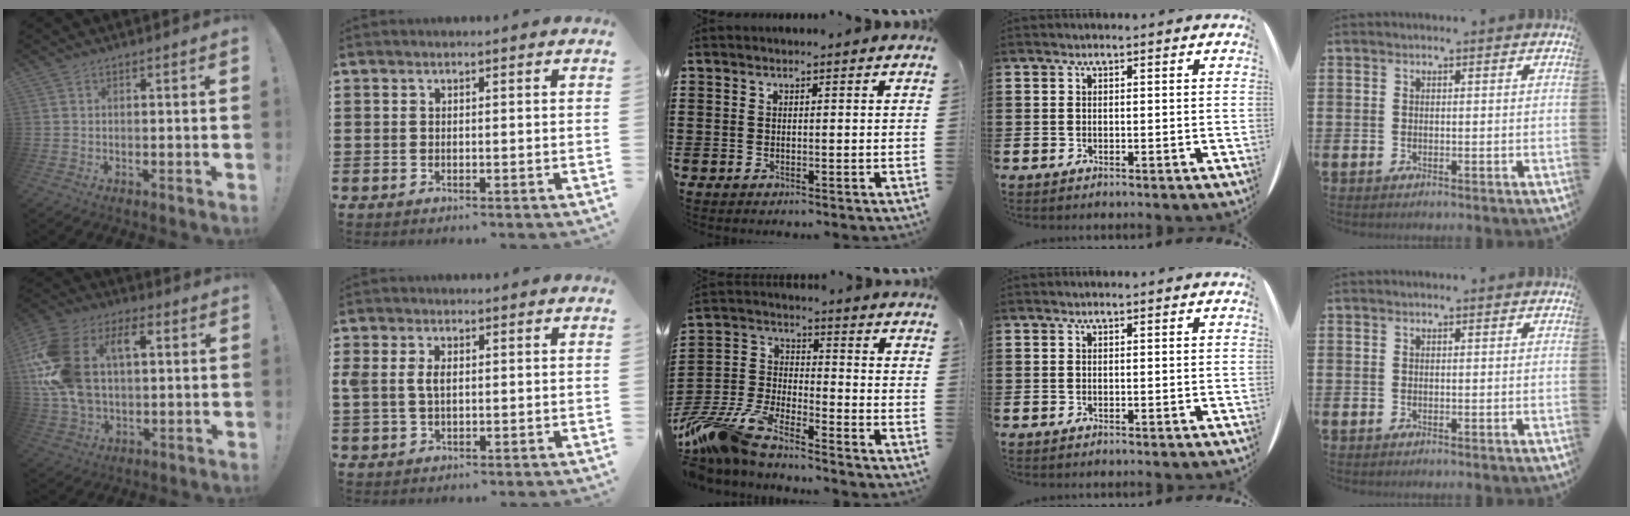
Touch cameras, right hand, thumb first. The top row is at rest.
{"thumb": {"total": 21.0, "force": [4.7, 13.7, 15.1], "torque": [-0.314, -0.001, 0.083]}, "index": {"total": 3.2, "force": [0.4, 1.8, 2.6], "torque": [-0.062, 0.006, 0.004]}, "middle": {"total": 10.0, "force": [-9.1, 1.2, 3.9], "torque": [-0.110, -0.002, -0.191]}}